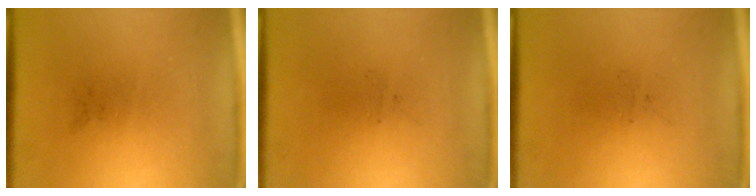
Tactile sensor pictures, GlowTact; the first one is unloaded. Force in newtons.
{"total": 0.0}
{"total": 0.0}